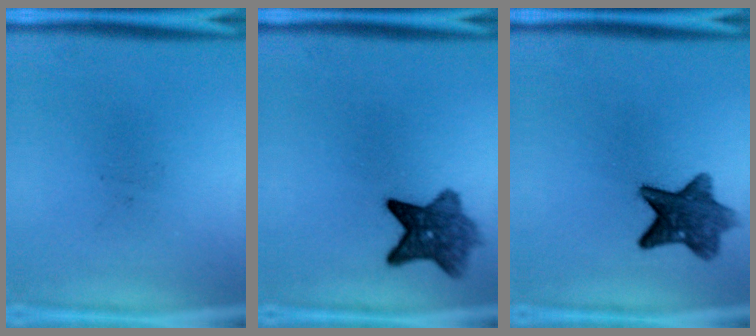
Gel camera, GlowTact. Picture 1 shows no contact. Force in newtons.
{"total": 7.0}
{"total": 8.3}